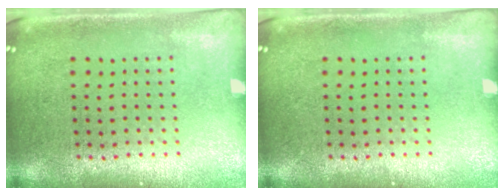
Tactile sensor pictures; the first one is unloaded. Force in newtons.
{"total": 0.0}